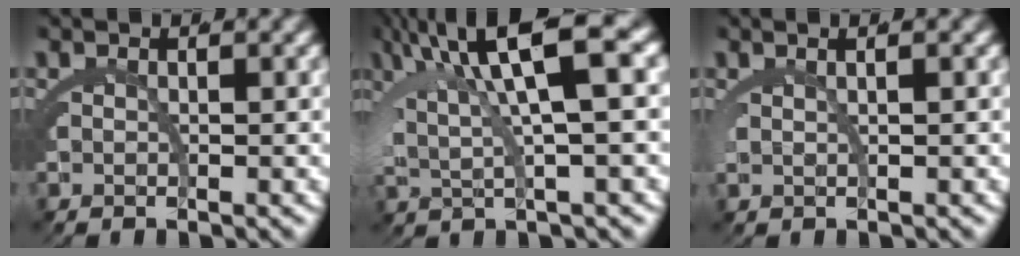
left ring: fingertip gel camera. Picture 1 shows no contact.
{"total": 8.1, "force": [3.2, 2.3, 7.1], "torque": [-0.121, 0.015, 0.053]}
{"total": 2.0, "force": [1.1, 0.1, 1.7], "torque": [-0.021, 0.007, 0.020]}